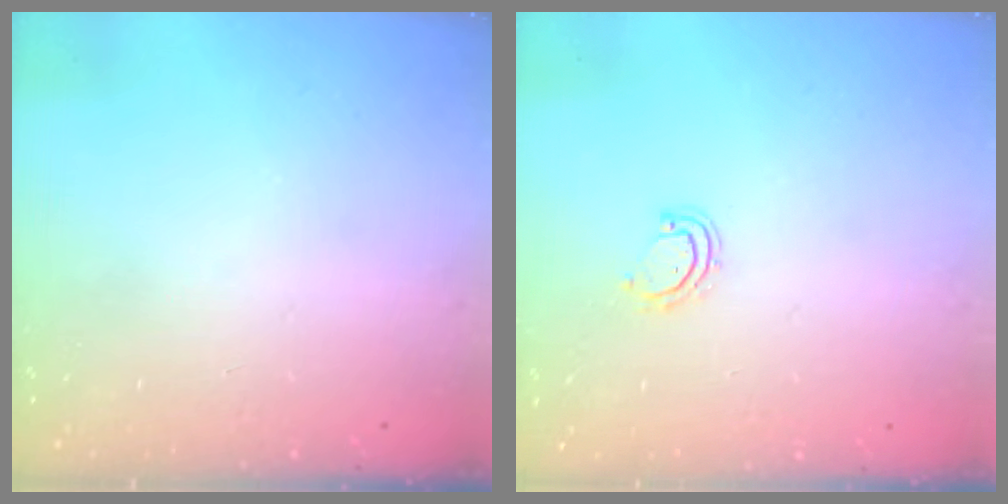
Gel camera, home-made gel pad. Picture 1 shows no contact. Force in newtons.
{"total": 4.7, "press": 4.4, "slide": 1.6}